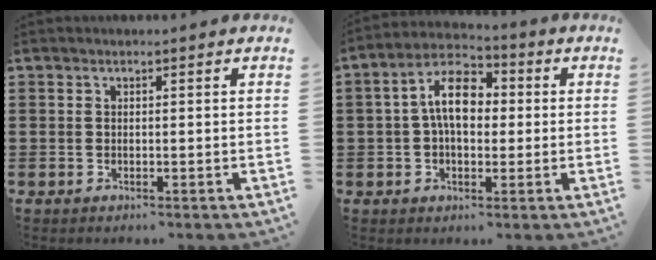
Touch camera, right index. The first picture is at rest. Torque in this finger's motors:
{"motor_torque": [2.13, 0.00, 1.05, 0.20]}